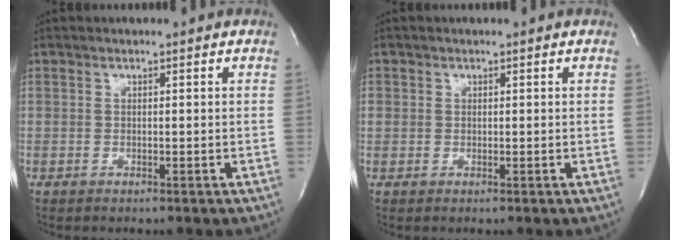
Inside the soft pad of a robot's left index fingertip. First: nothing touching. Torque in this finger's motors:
{"motor_torque": [1.11, -0.19, 0.45, 0.12]}